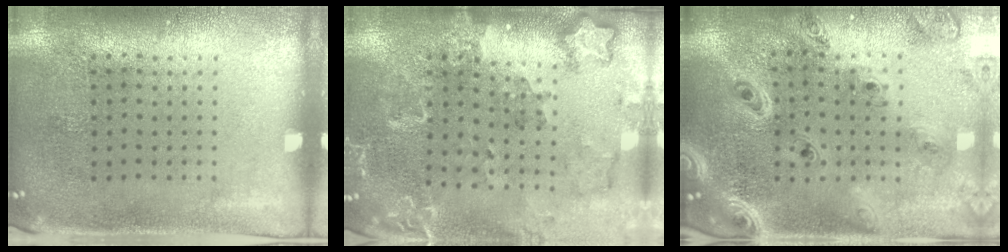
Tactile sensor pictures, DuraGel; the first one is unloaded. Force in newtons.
{"total": 1.8, "press": 1.7, "slide": 0.2}
{"total": 2.2, "press": 2.1, "slide": 0.8}